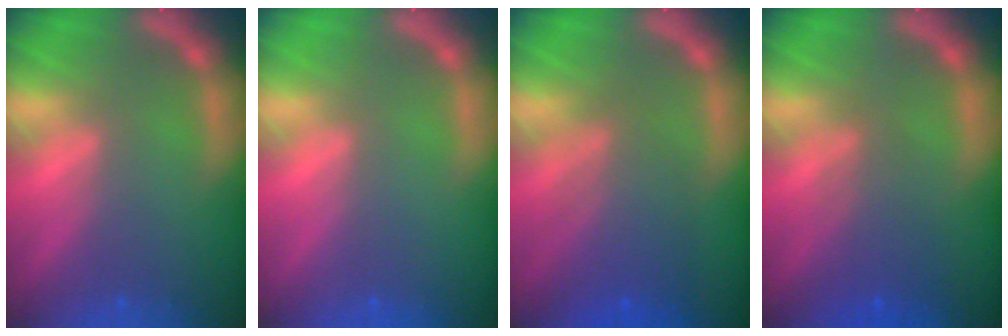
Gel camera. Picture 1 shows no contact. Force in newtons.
{"total": 0.0}
{"total": 5.5}
{"total": 3.6}